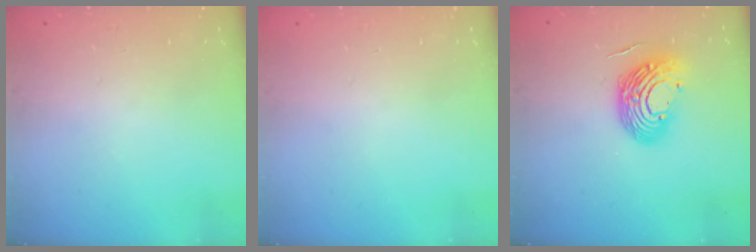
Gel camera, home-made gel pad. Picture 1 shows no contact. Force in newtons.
{"total": 0.0}
{"total": 12.6, "press": 12.5, "slide": 1.7}